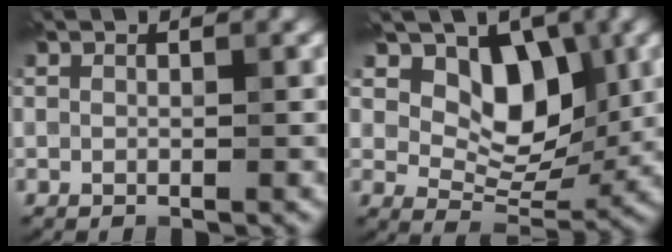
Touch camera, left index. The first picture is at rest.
{"total": 6.9, "force": [2.7, 4.6, 4.4], "torque": [-0.057, -0.009, 0.037]}